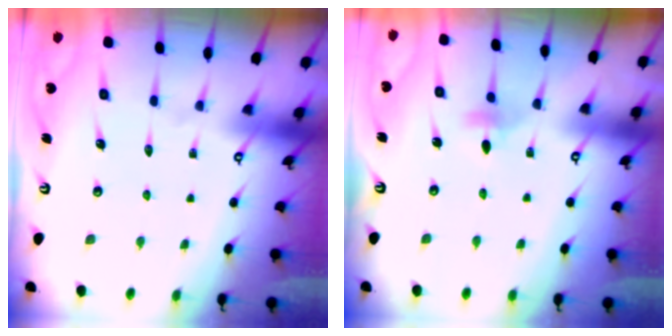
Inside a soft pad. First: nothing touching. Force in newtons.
{"total": 5.1, "press": 4.9, "slide": 1.1}